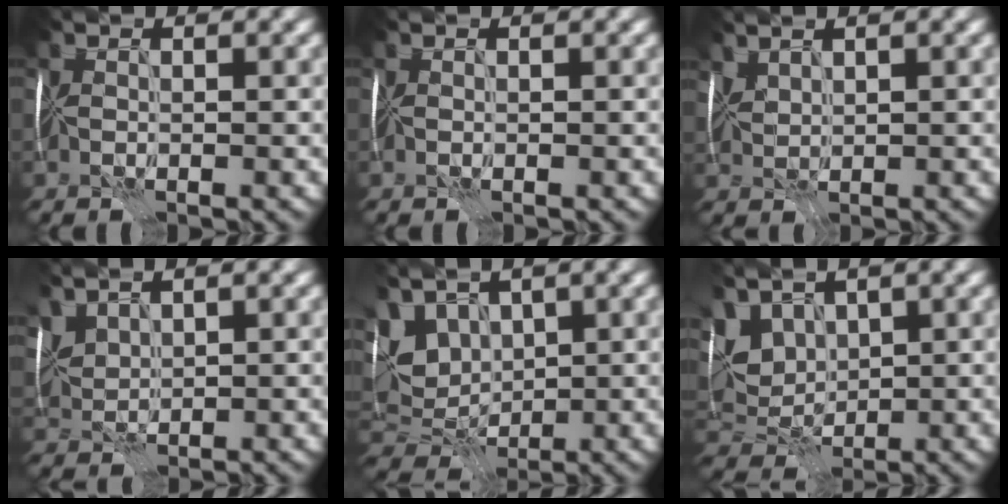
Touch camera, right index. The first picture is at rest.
{"total": 0.0}
{"total": 1.4, "force": [1.2, 0.5, 0.7], "torque": [-0.019, 0.006, 0.027]}
{"total": 3.1, "force": [2.1, 1.3, 1.9], "torque": [-0.052, 0.011, 0.044]}
{"total": 8.3, "force": [2.5, 5.1, 6.0], "torque": [-0.129, 0.013, 0.043]}
{"total": 7.6, "force": [3.0, 4.5, 5.4], "torque": [-0.123, 0.016, 0.051]}